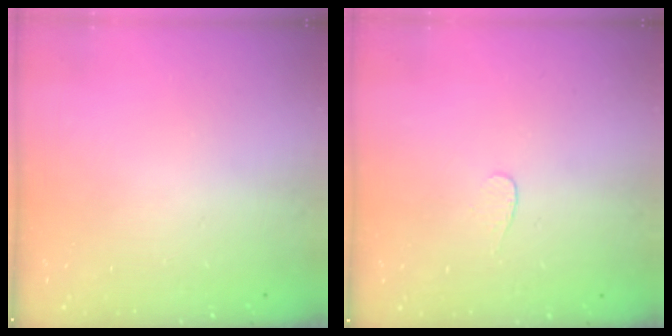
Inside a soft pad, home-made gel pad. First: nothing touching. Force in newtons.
{"total": 3.3, "press": 3.3, "slide": 0.3}